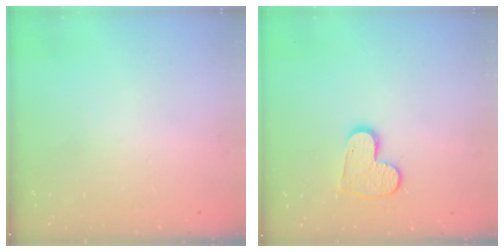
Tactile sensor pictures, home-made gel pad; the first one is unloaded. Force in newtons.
{"total": 10.0, "press": 10.0, "slide": 0.9}